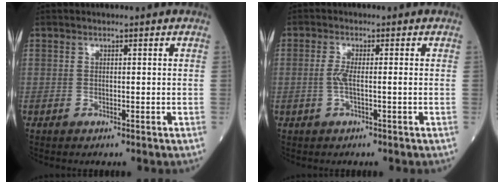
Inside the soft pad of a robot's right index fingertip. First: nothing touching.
{"total": 2.5, "force": [-0.4, 0.2, 2.5], "torque": [-0.055, 0.000, -0.011]}